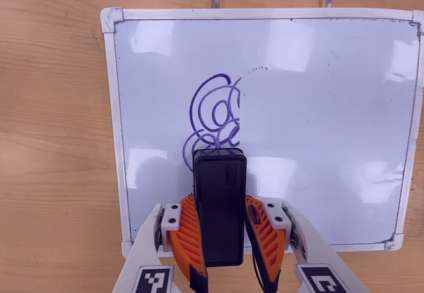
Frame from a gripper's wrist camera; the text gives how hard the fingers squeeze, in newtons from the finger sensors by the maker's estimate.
{"total": 6.9, "left": 6.0, "right": 7.8}